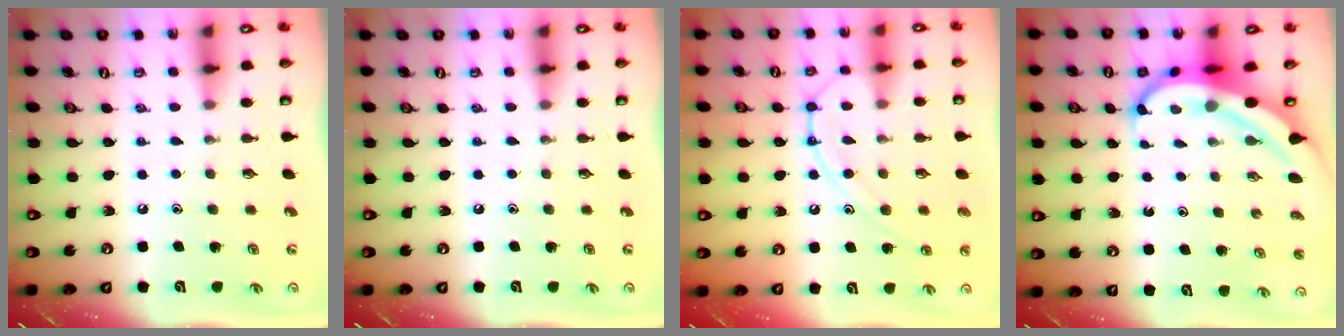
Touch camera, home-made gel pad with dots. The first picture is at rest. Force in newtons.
{"total": 0.0}
{"total": 13.0, "press": 12.9, "slide": 1.2}
{"total": 7.6, "press": 7.5, "slide": 1.5}